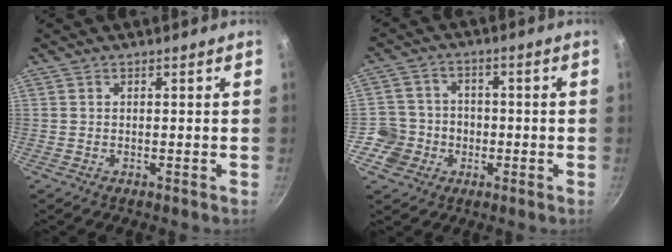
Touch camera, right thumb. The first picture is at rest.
{"total": 7.7, "force": [-2.4, 7.2, 1.1], "torque": [0.020, 0.021, -0.044]}